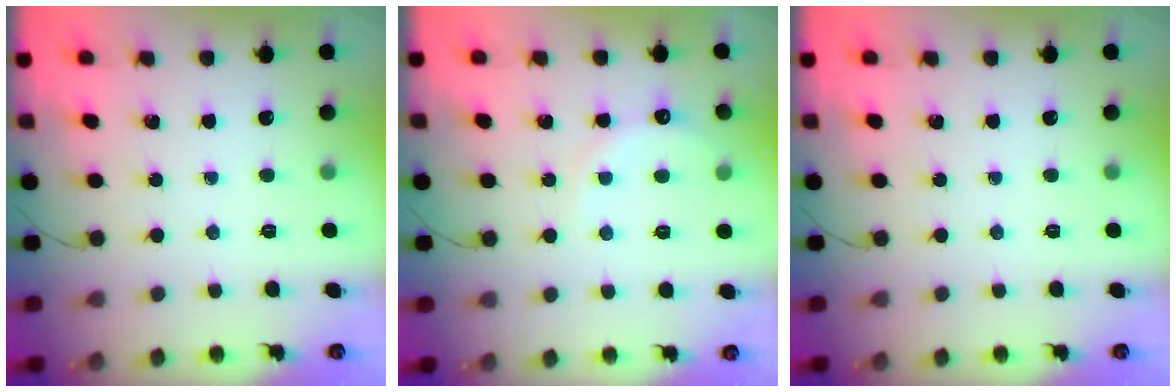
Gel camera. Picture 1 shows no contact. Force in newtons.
{"total": 6.5, "press": 6.3, "slide": 1.4}
{"total": 0.0}